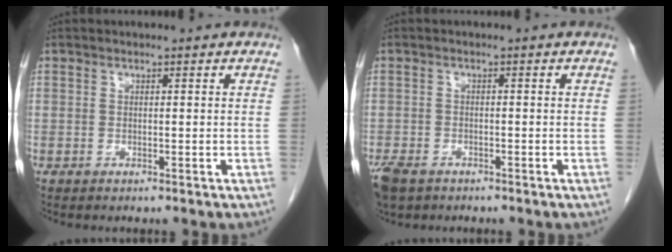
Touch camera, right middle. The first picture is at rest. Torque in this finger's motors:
{"motor_torque": [0.34, -0.20, 0.30, 0.07]}